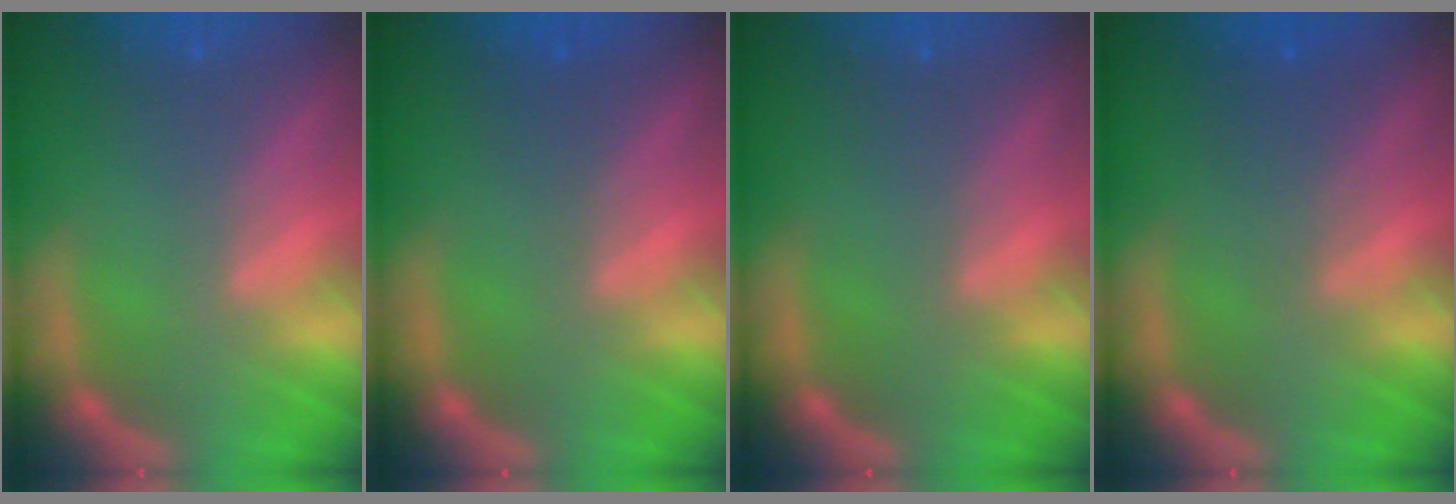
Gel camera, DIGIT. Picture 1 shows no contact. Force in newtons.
{"total": 1.0}
{"total": 0.0}
{"total": 2.5}